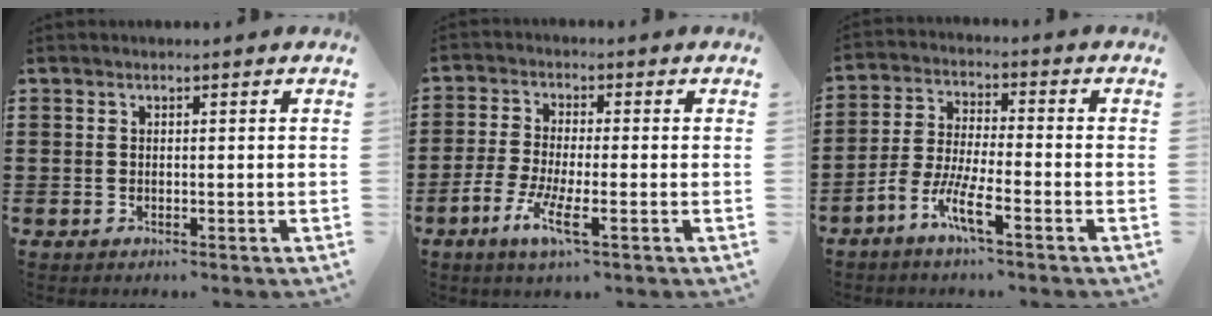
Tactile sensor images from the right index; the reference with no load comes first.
{"total": 5.9, "force": [-2.9, 0.9, 5.0], "torque": [-0.109, -0.013, -0.057]}
{"total": 6.8, "force": [-4.4, 0.9, 5.1], "torque": [-0.124, -0.013, -0.088]}